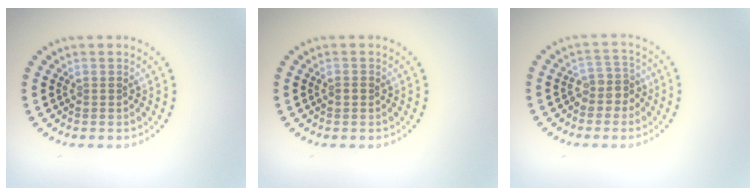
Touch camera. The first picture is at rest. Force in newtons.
{"total": 0.9, "press": 0.9, "slide": 0.1}
{"total": 2.5, "press": 2.1, "slide": 1.3}